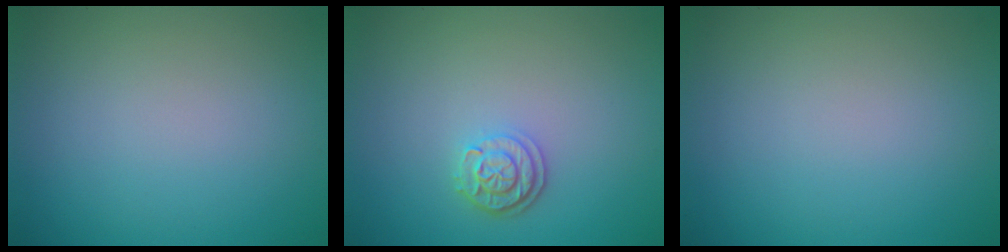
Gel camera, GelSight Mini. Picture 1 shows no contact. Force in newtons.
{"total": 2.4, "press": 2.1, "slide": 1.3}
{"total": 0.0}